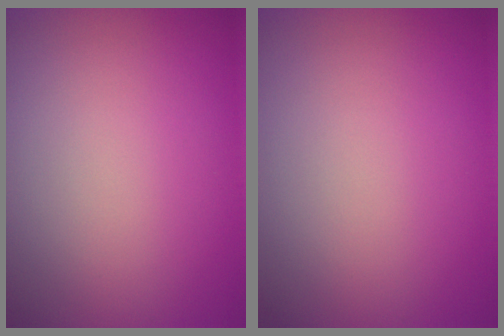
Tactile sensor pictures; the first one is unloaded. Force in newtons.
{"total": 0.0}